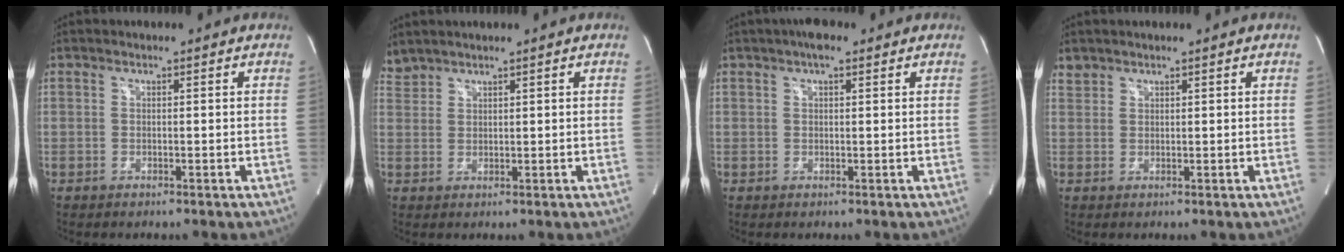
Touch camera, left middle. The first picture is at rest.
{"total": 2.4, "force": [2.4, 0.2, -0.1], "torque": [-0.009, 0.016, 0.056]}
{"total": 2.9, "force": [1.9, 1.2, 1.8], "torque": [-0.030, 0.013, 0.028]}
{"total": 1.4, "force": [1.3, 0.6, -0.2], "torque": [0.004, 0.007, 0.025]}